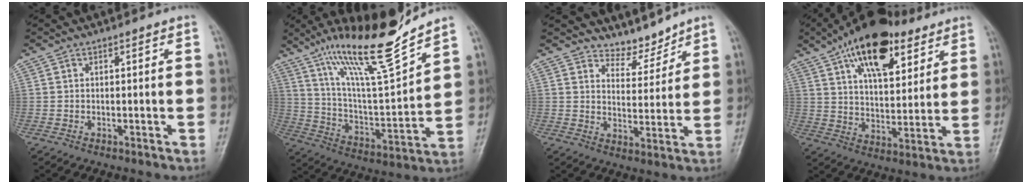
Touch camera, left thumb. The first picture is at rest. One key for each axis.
{"total": 18.7, "fx": 14.4, "fy": 1.9, "fz": 11.8, "tx": -0.180, "ty": -0.081, "tz": 0.260}
{"total": 5.4, "fx": 5.1, "fy": 1.7, "fz": 0.1, "tx": 0.022, "ty": -0.052, "tz": 0.095}
{"total": 18.7, "fx": 10.6, "fy": 9.0, "fz": 12.5, "tx": -0.165, "ty": -0.033, "tz": 0.171}